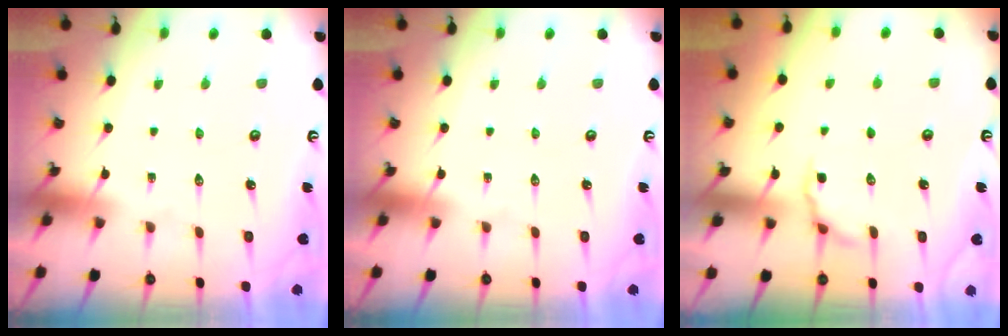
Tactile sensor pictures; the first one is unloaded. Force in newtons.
{"total": 0.0}
{"total": 5.6, "press": 5.4, "slide": 1.8}